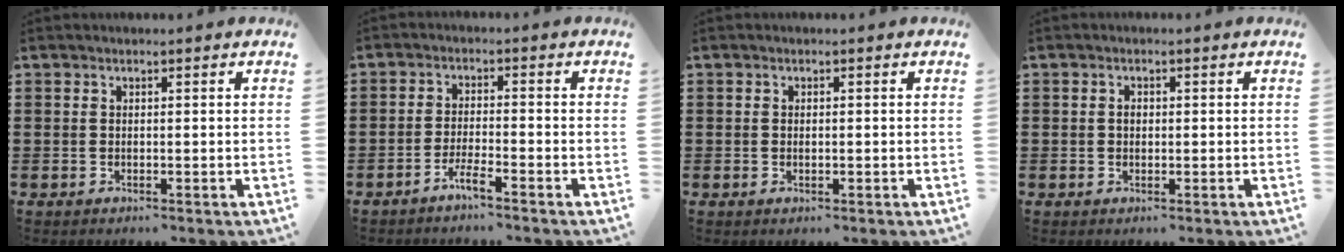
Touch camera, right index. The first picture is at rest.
{"total": 3.0, "force": [-2.6, -0.1, 1.6], "torque": [-0.036, 0.002, -0.051]}
{"total": 0.6, "force": [-0.1, 0.2, 0.5], "torque": [-0.011, -0.002, -0.001]}
{"total": 1.1, "force": [0.0, 0.7, 0.8], "torque": [-0.017, 0.004, 0.000]}